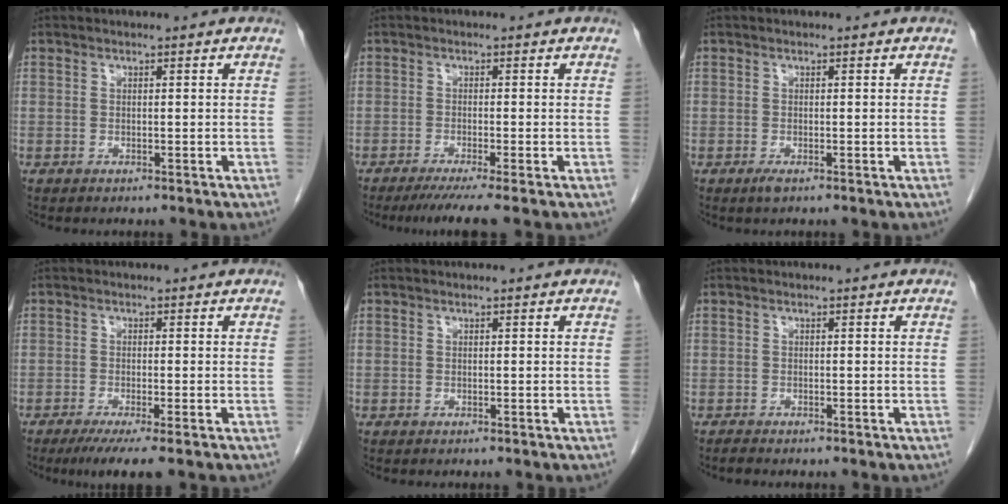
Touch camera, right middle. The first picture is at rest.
{"total": 4.7, "force": [-3.6, -0.9, 2.9], "torque": [-0.038, -0.013, -0.061]}
{"total": 1.0, "force": [-0.6, 0.2, 0.8], "torque": [-0.016, -0.003, -0.009]}
{"total": 4.5, "force": [-3.0, 0.0, 3.4], "torque": [-0.048, -0.012, -0.051]}
{"total": 0.0}
{"total": 0.6, "force": [-0.6, 0.0, 0.2], "torque": [-0.011, -0.003, -0.013]}